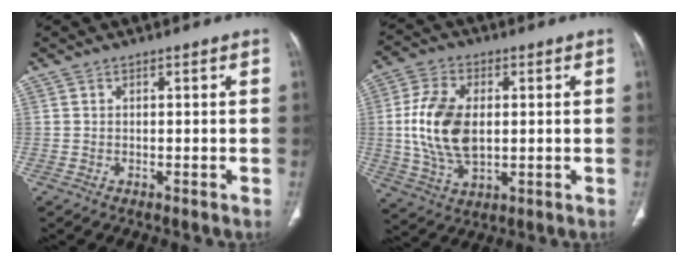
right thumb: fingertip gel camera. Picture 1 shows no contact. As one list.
[{"total": 13.8, "force": [0.8, 8.3, 11.0], "torque": [-0.210, -0.007, 0.018]}]